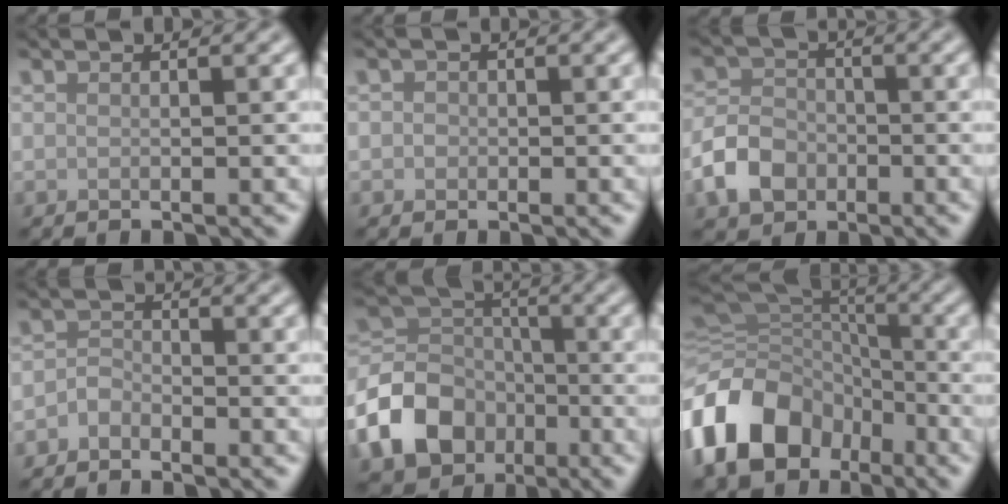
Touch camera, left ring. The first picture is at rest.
{"total": 0.9, "force": [0.0, 0.9, 0.2], "torque": [0.003, -0.004, -0.003]}
{"total": 4.2, "force": [-1.9, 3.1, 2.0], "torque": [-0.041, 0.001, -0.042]}
{"total": 1.5, "force": [-1.2, 0.9, 0.3], "torque": [-0.005, 0.006, -0.027]}
{"total": 8.2, "force": [-3.7, 6.3, 3.8], "torque": [-0.076, 0.001, -0.086]}
{"total": 14.3, "force": [-6.7, 10.5, 7.0], "torque": [-0.162, -0.005, -0.125]}